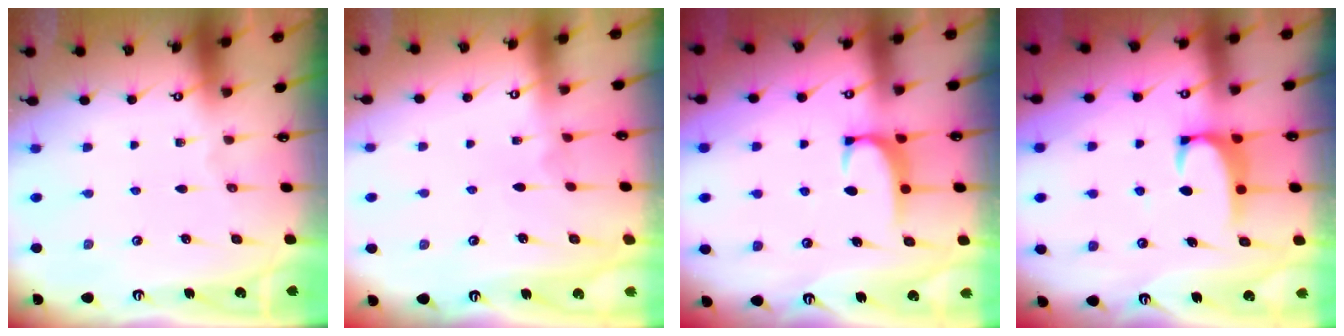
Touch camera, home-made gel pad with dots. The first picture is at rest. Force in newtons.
{"total": 4.7, "press": 4.7, "slide": 0.1}
{"total": 1.5, "press": 1.4, "slide": 0.4}
{"total": 2.0, "press": 2.0, "slide": 0.3}